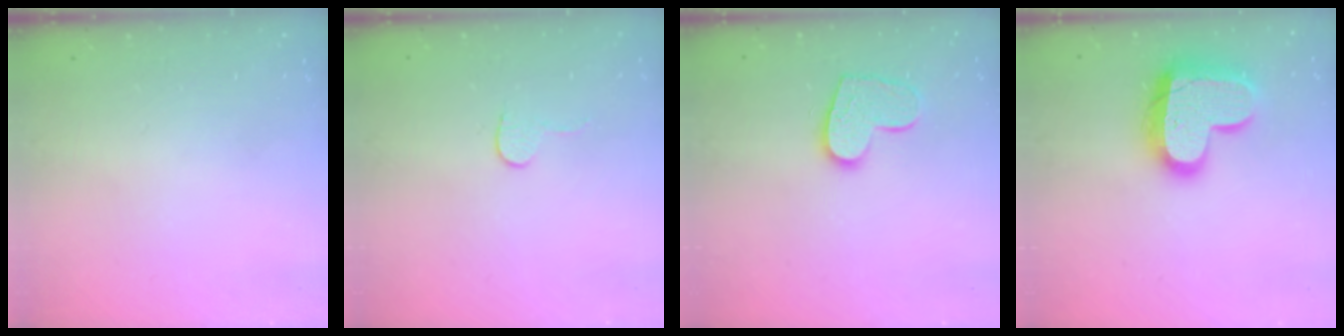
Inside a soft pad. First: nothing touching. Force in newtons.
{"total": 4.0, "press": 4.0, "slide": 0.3}
{"total": 11.7, "press": 11.7, "slide": 0.8}
{"total": 18.3, "press": 18.2, "slide": 1.2}